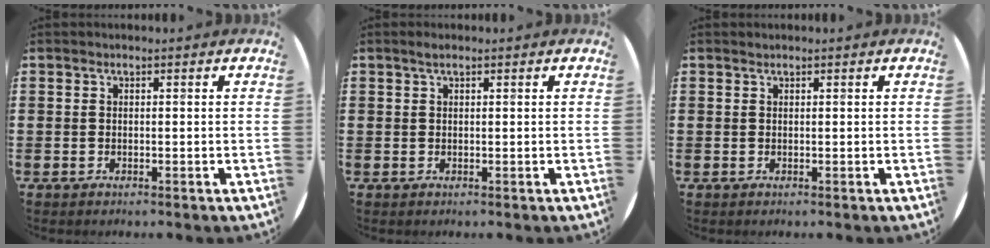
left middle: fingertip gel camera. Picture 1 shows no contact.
{"total": 0.9, "force": [0.5, 0.4, 0.5], "torque": [-0.004, 0.001, 0.008]}
{"total": 0.0}